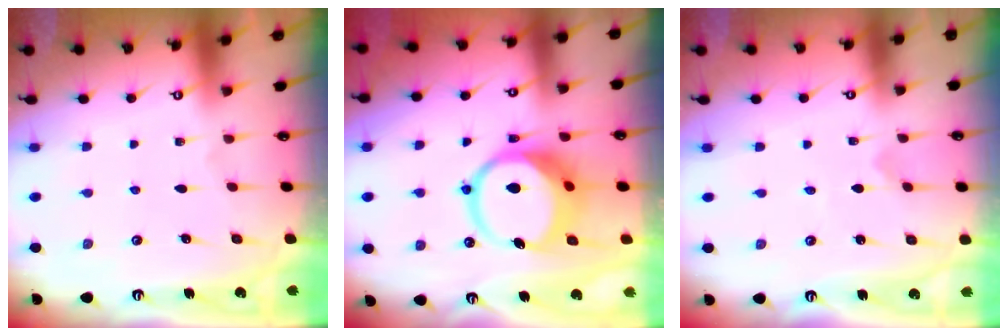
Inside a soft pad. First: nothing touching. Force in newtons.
{"total": 12.8, "press": 12.7, "slide": 1.7}
{"total": 0.0}